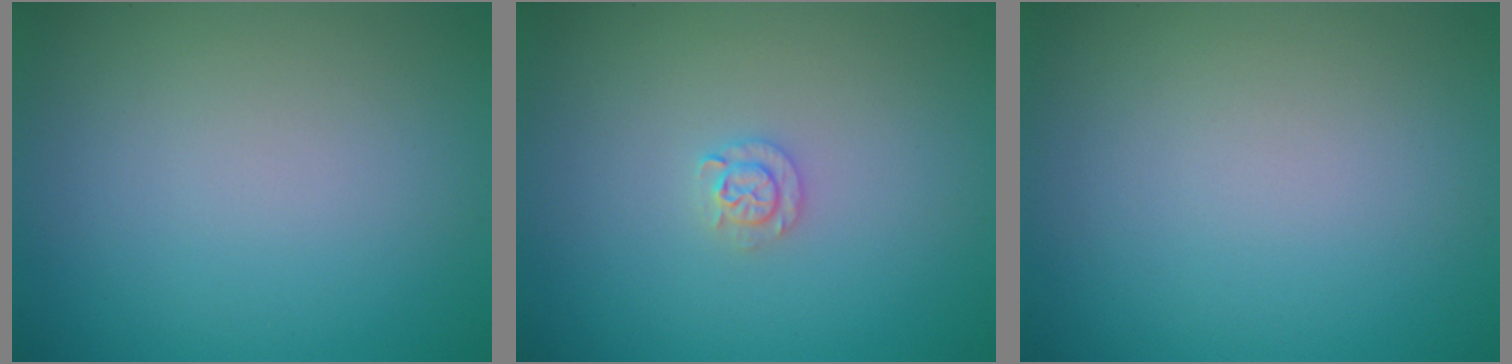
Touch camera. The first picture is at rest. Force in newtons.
{"total": 1.3, "press": 1.3, "slide": 0.2}
{"total": 0.0}